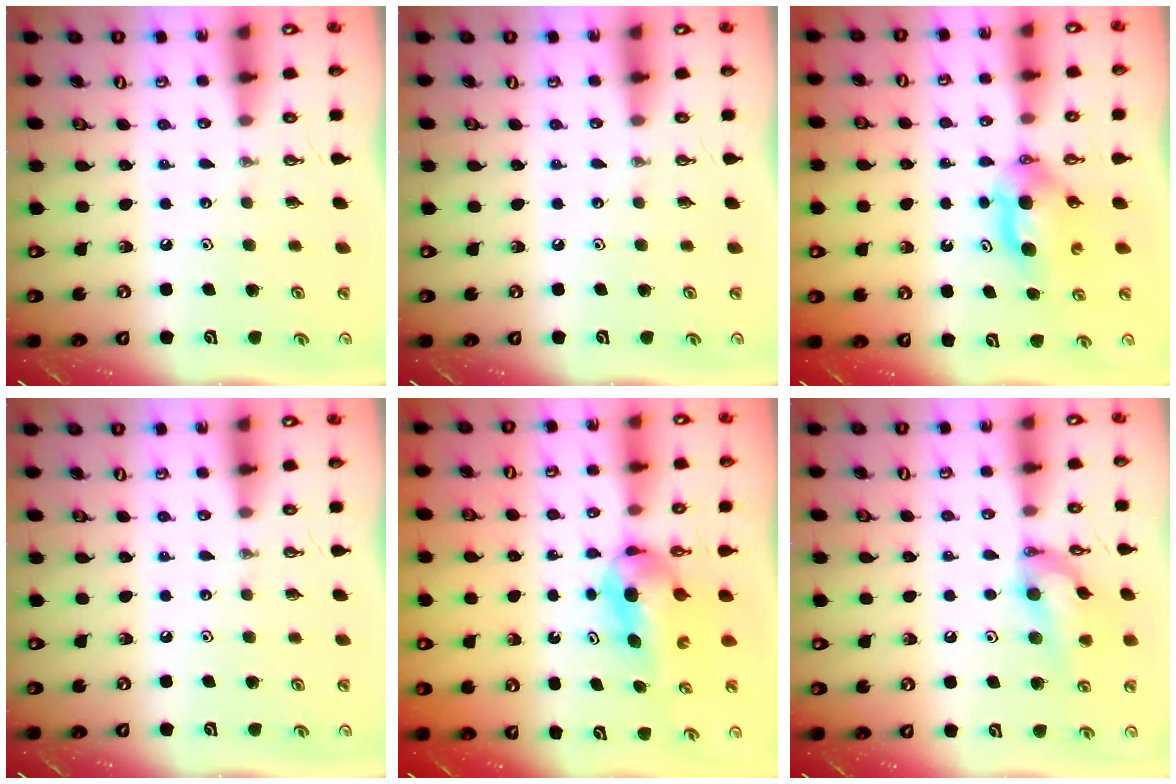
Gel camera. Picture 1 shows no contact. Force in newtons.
{"total": 0.0}
{"total": 5.9, "press": 5.6, "slide": 1.9}
{"total": 0.0}
{"total": 6.0, "press": 5.3, "slide": 2.9}
{"total": 13.9, "press": 13.5, "slide": 3.3}